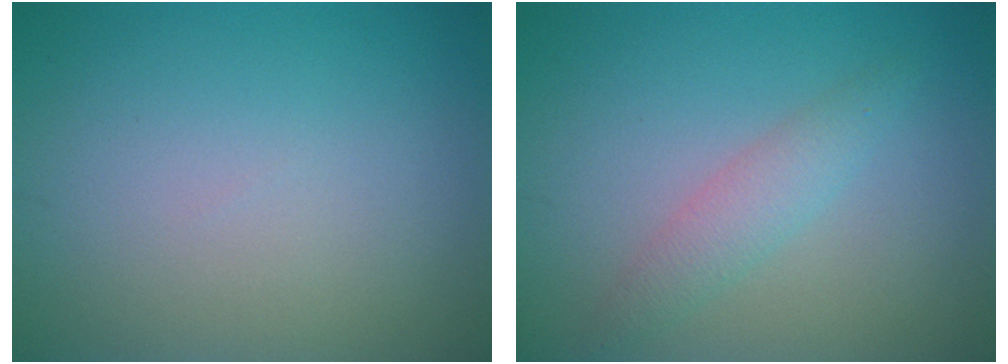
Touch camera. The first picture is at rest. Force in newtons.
{"total": 2.2, "press": 2.2, "slide": 0.2}